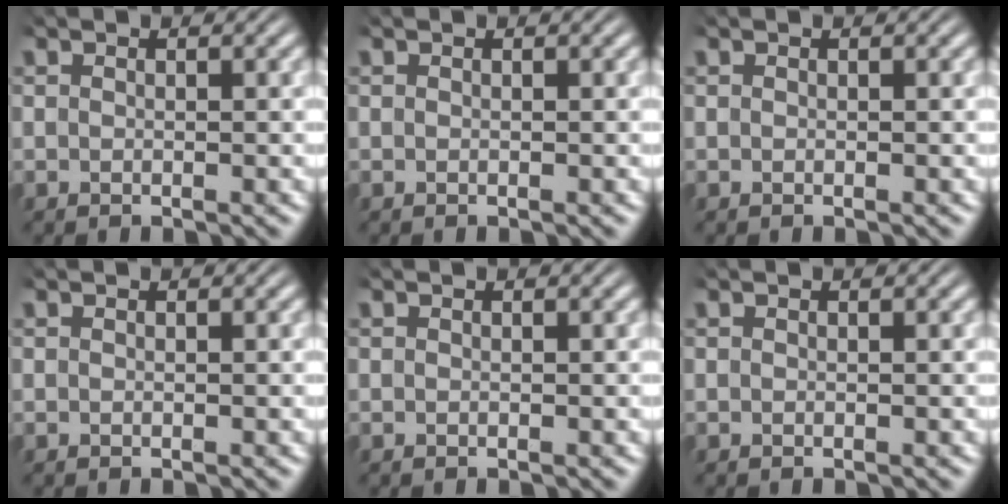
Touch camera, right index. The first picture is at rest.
{"total": 0.0}
{"total": 0.0}
{"total": 0.0}
{"total": 0.0}
{"total": 0.0}